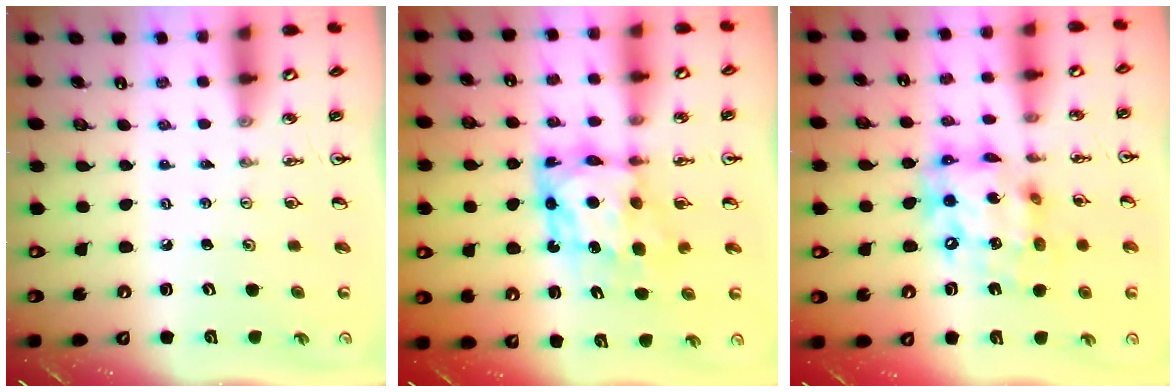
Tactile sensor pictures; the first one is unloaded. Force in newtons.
{"total": 8.1, "press": 8.1, "slide": 0.8}
{"total": 16.0, "press": 15.9, "slide": 1.4}